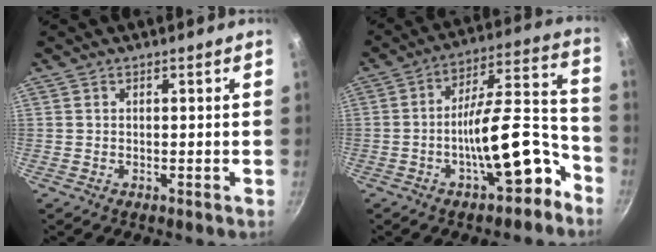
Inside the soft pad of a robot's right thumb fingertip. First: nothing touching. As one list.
[{"total": 16.2, "force": [-7.5, 5.9, 13.1], "torque": [-0.151, 0.080, -0.112]}]